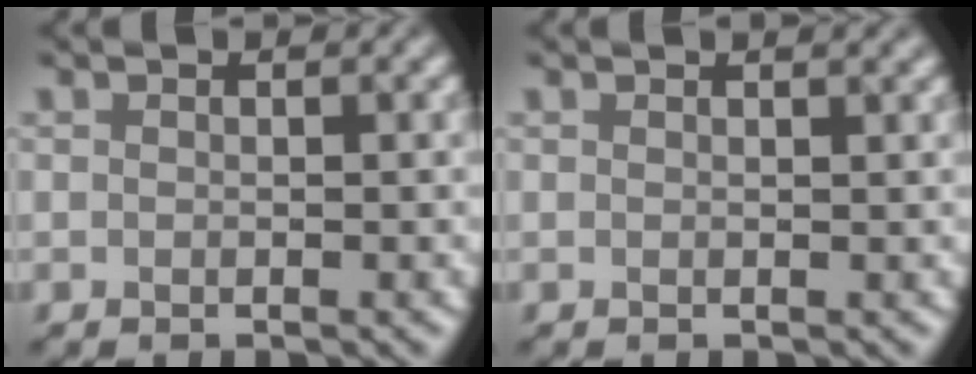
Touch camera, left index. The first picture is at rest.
{"total": 1.4, "force": [1.2, 0.4, 0.7], "torque": [-0.003, 0.002, 0.009]}